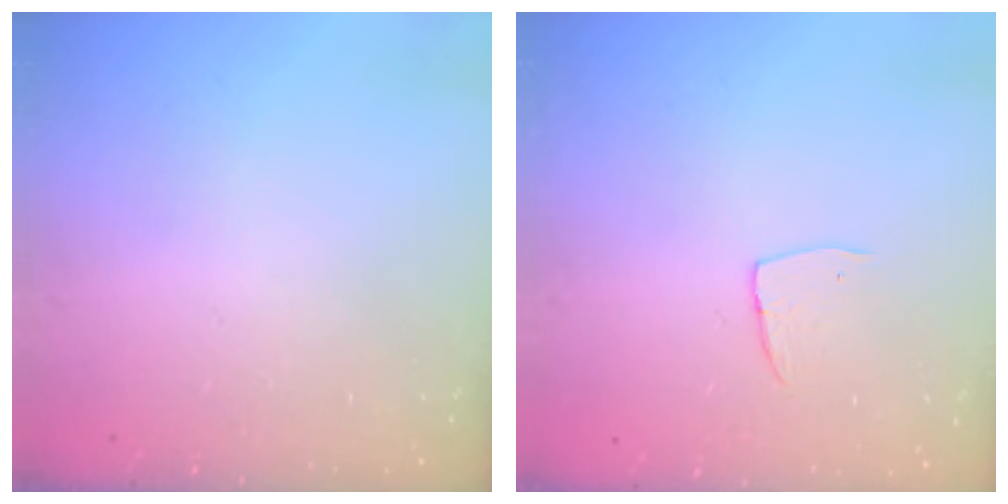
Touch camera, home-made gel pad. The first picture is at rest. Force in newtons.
{"total": 4.8, "press": 4.8, "slide": 0.4}